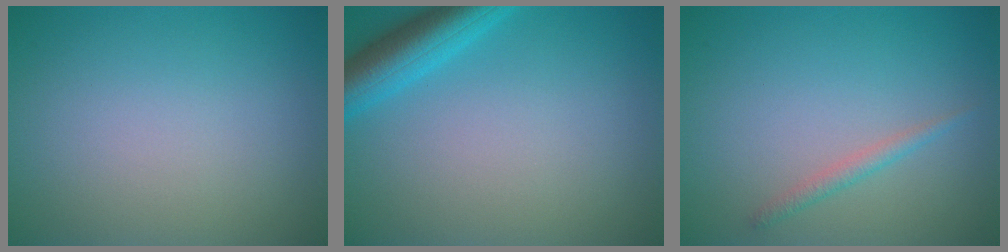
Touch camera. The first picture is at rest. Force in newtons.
{"total": 4.6, "press": 4.6, "slide": 0.3}
{"total": 1.2, "press": 1.1, "slide": 0.0}